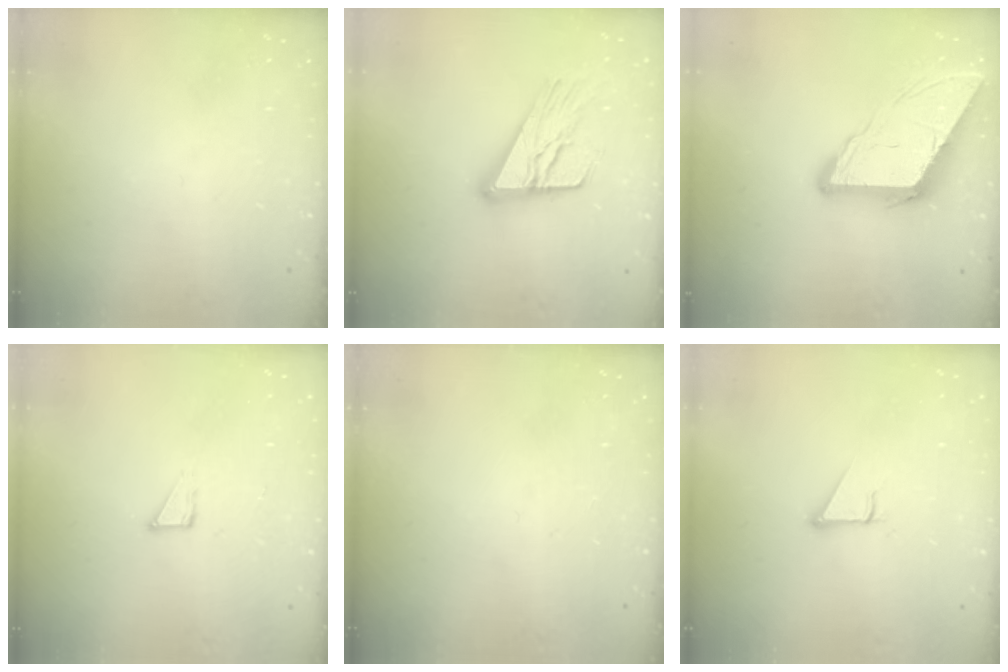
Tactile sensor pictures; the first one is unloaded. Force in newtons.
{"total": 16.5, "press": 16.4, "slide": 1.5}
{"total": 8.8, "press": 8.8, "slide": 1.0}
{"total": 3.1, "press": 3.1, "slide": 0.2}
{"total": 0.0}
{"total": 2.8, "press": 2.8, "slide": 0.1}